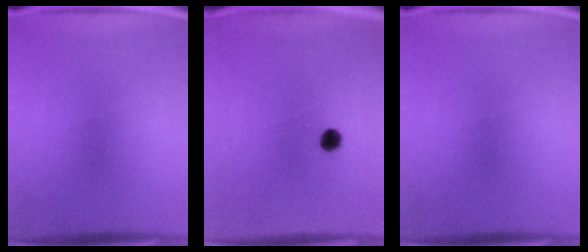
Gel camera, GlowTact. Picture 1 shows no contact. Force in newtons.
{"total": 2.3}
{"total": 0.0}